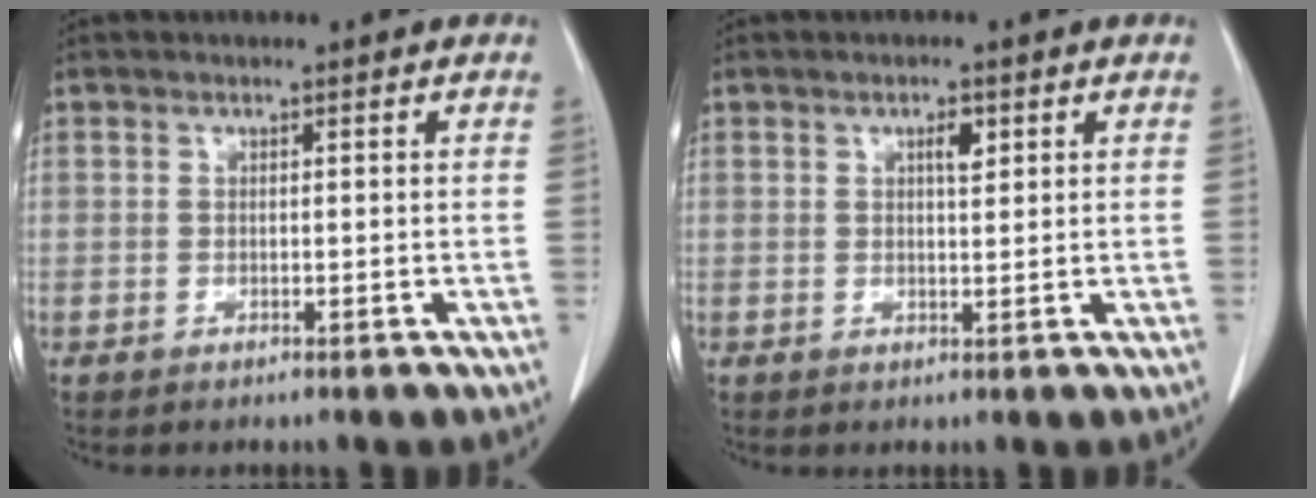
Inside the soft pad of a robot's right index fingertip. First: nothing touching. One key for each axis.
{"total": 2.2, "fx": 1.0, "fy": 0.7, "fz": 1.9, "tx": -0.033, "ty": -0.001, "tz": 0.015}